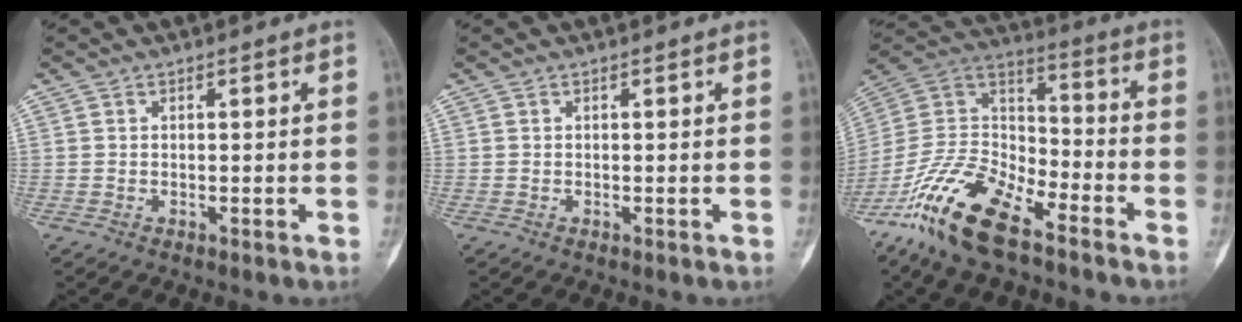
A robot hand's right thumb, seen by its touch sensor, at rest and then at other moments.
{"total": 0.0}
{"total": 18.8, "force": [-12.5, 7.4, 11.9], "torque": [-0.229, 0.068, -0.240]}